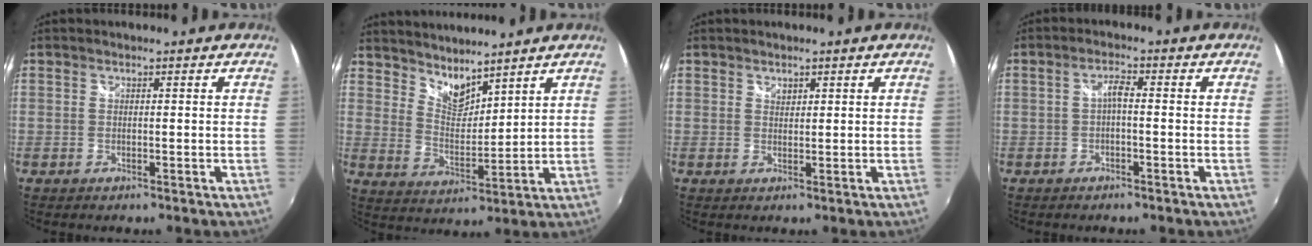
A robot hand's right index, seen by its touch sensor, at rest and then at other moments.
{"total": 7.0, "force": [6.3, 1.9, 2.4], "torque": [-0.033, -0.005, 0.117]}
{"total": 1.1, "force": [0.8, 0.7, 0.2], "torque": [-0.001, 0.001, 0.013]}
{"total": 2.2, "force": [-0.6, 0.5, 2.0], "torque": [-0.041, 0.007, -0.011]}